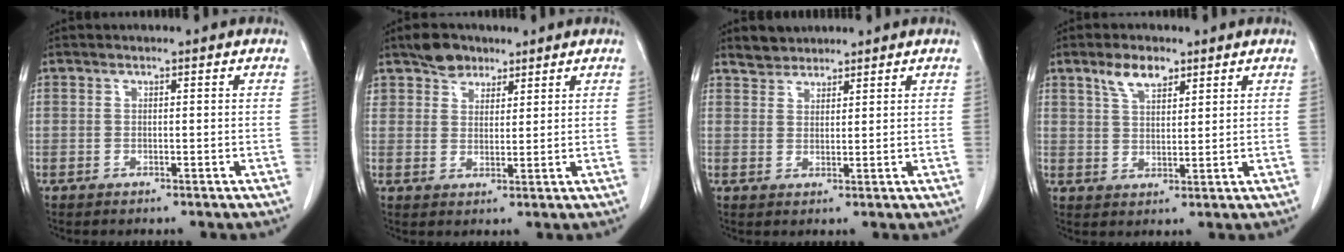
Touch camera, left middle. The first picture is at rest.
{"total": 4.5, "force": [3.4, 2.6, 1.1], "torque": [-0.020, 0.005, 0.062]}
{"total": 2.7, "force": [2.5, 1.1, -0.1], "torque": [0.000, 0.010, 0.043]}
{"total": 4.8, "force": [3.2, 1.9, 3.0], "torque": [-0.060, 0.006, 0.064]}